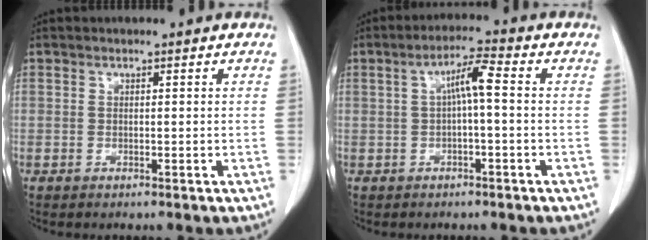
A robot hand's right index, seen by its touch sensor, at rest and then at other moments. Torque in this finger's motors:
{"motor_torque": [0.61, -0.11, 0.28, 0.10]}